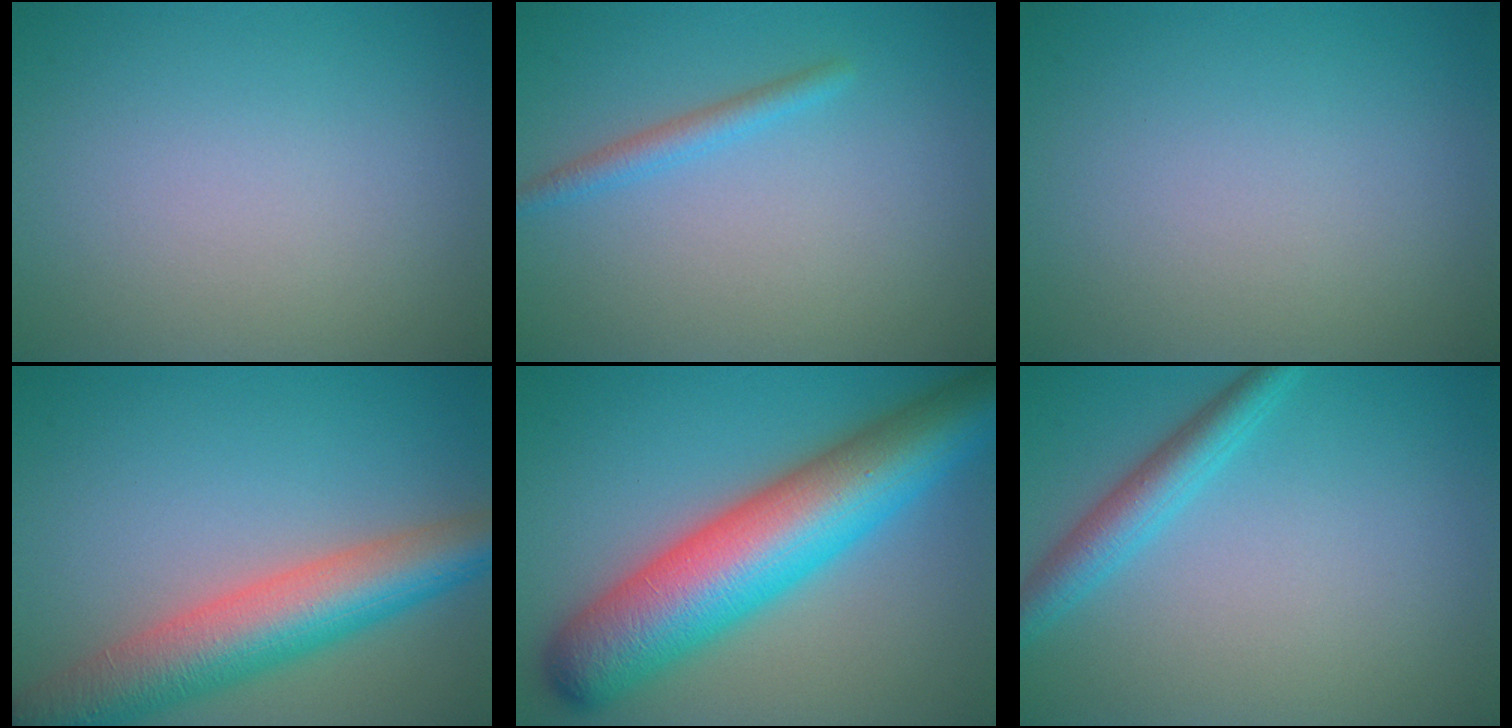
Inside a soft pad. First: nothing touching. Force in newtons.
{"total": 1.6, "press": 1.6, "slide": 0.1}
{"total": 0.0}
{"total": 8.4, "press": 8.4, "slide": 0.3}
{"total": 12.9, "press": 12.9, "slide": 0.2}
{"total": 3.1, "press": 3.1, "slide": 0.1}